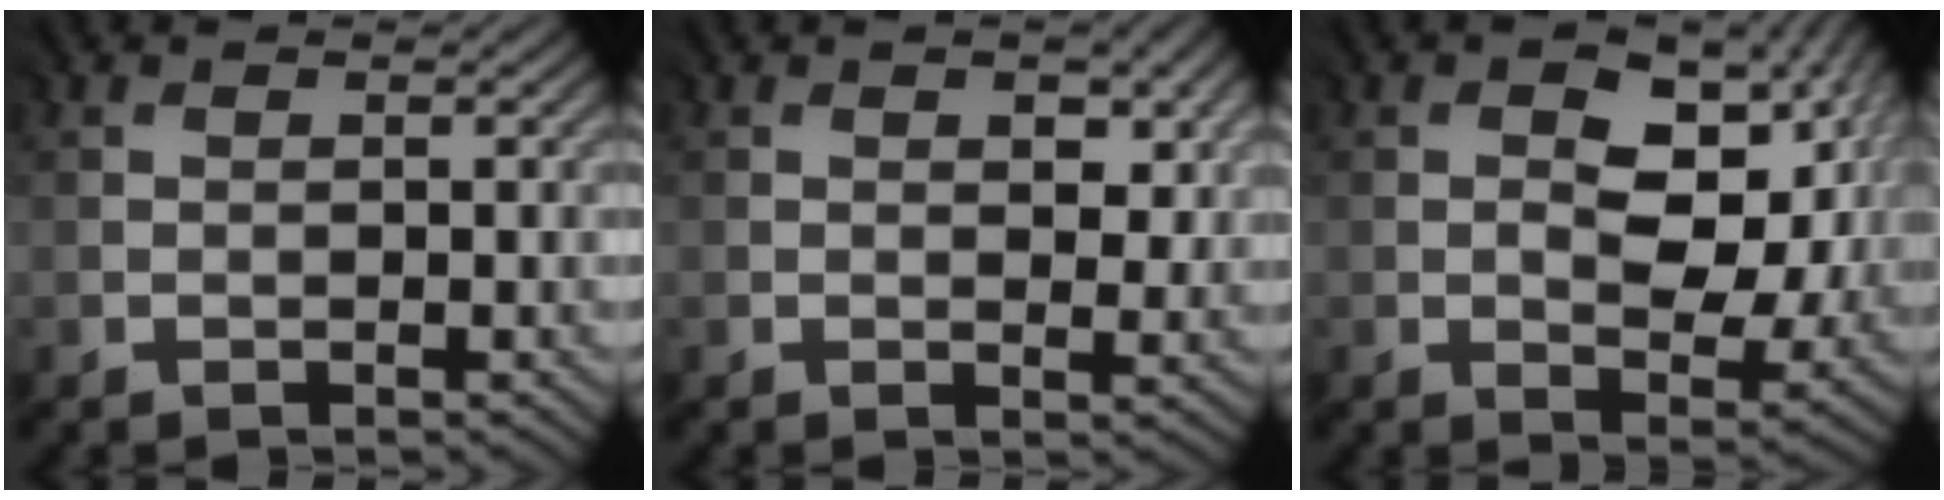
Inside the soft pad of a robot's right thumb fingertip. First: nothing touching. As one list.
[{"total": 3.6, "force": [1.2, 2.0, 2.7], "torque": [-0.037, -0.006, 0.023]}, {"total": 9.4, "force": [1.5, 5.6, 7.3], "torque": [-0.123, -0.009, 0.030]}]